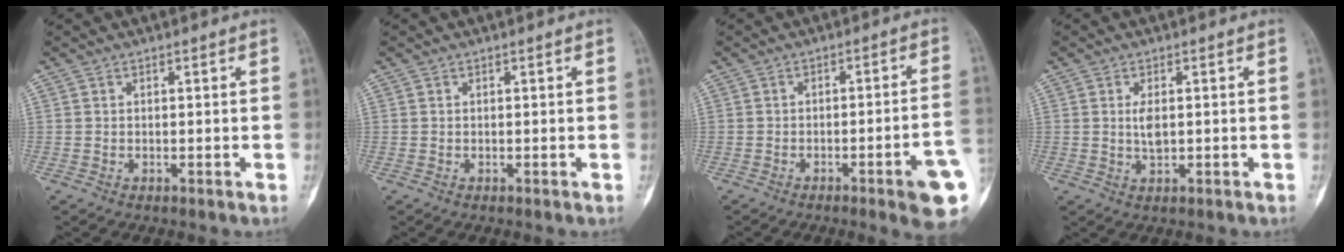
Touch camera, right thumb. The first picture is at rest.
{"total": 0.0}
{"total": 10.8, "force": [-4.2, 1.3, 9.9], "torque": [-0.115, 0.017, -0.052]}
{"total": 2.8, "force": [0.1, 1.2, 2.6], "torque": [-0.047, -0.003, 0.003]}